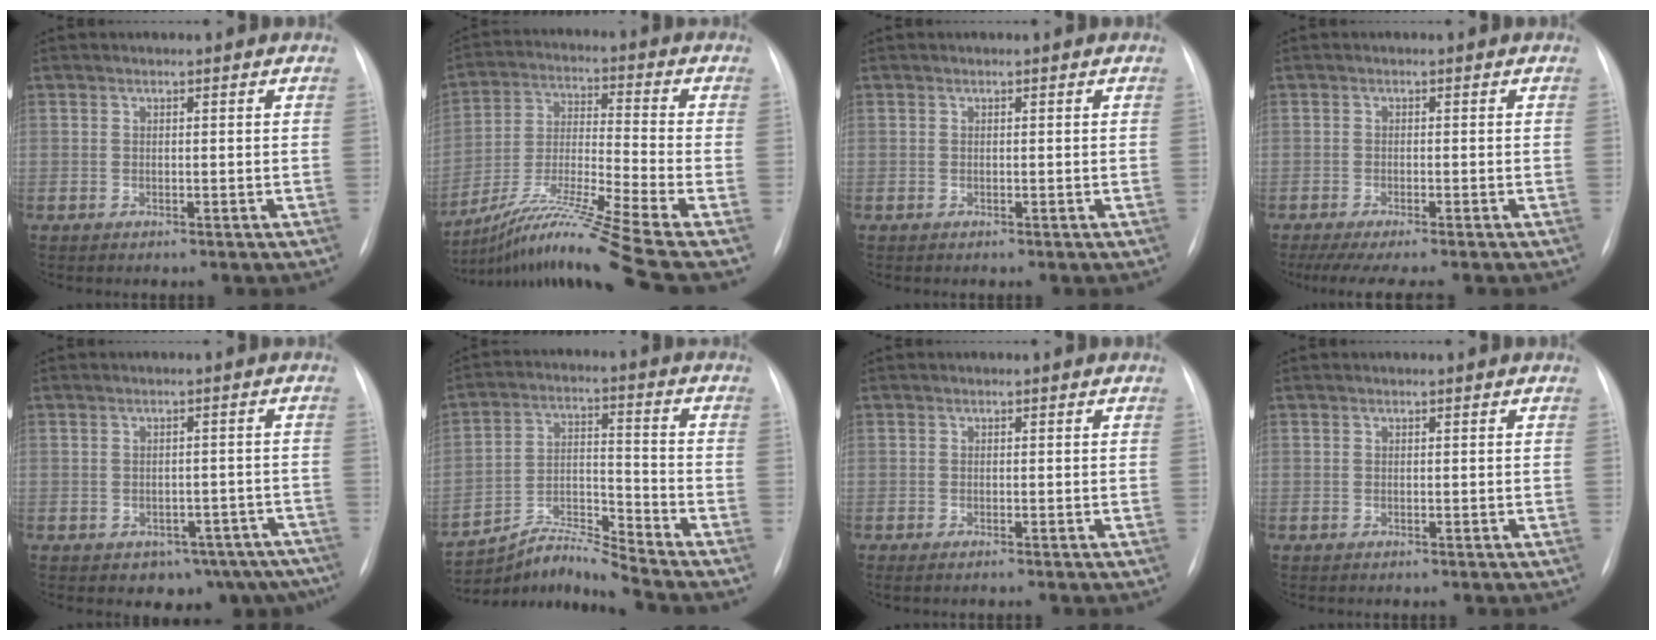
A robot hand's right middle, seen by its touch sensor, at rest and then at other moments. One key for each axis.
{"total": 16.1, "fx": -12.2, "fy": -2.6, "fz": 10.1, "tx": -0.204, "ty": -0.021, "tz": -0.221}
{"total": 0.0}
{"total": 8.2, "fx": -7.0, "fy": 0.3, "fz": 4.4, "tx": -0.051, "ty": -0.014, "tz": -0.104}
{"total": 10.0, "fx": -7.4, "fy": 5.8, "fz": 3.2, "tx": -0.017, "ty": 0.021, "tz": -0.086}
{"total": 9.3, "fx": -9.1, "fy": -2.0, "fz": 1.0, "tx": -0.030, "ty": 0.021, "tz": -0.166}
{"total": 1.1, "fx": -0.8, "fy": 0.0, "fz": 0.7, "tx": -0.009, "ty": -0.002, "tz": -0.012}
{"total": 0.0}